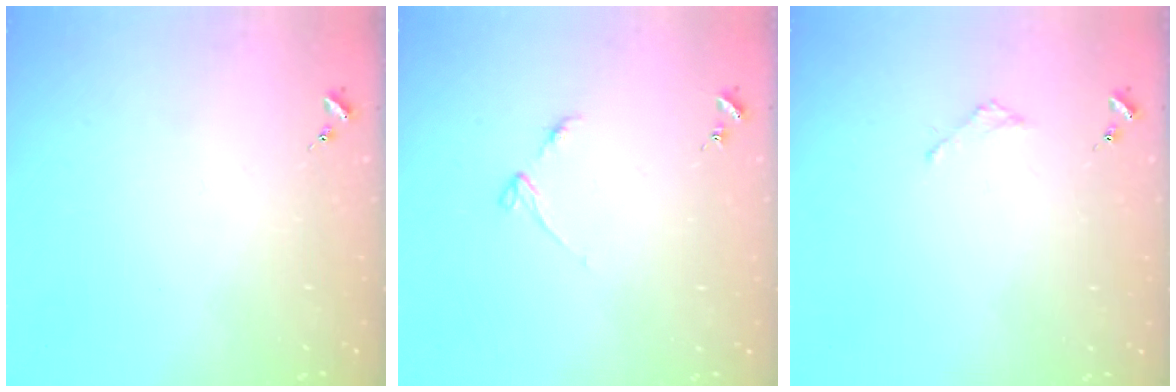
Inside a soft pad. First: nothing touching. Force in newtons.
{"total": 3.4, "press": 3.4, "slide": 0.4}
{"total": 1.8, "press": 1.8, "slide": 0.2}